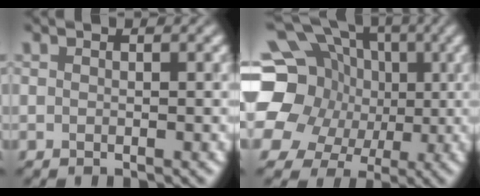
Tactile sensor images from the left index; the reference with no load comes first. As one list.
[{"total": 20.2, "force": [0.7, 18.3, 8.5], "torque": [-0.194, 0.011, -0.026]}]